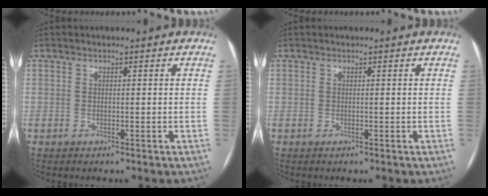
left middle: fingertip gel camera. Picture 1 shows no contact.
{"total": 0.0}